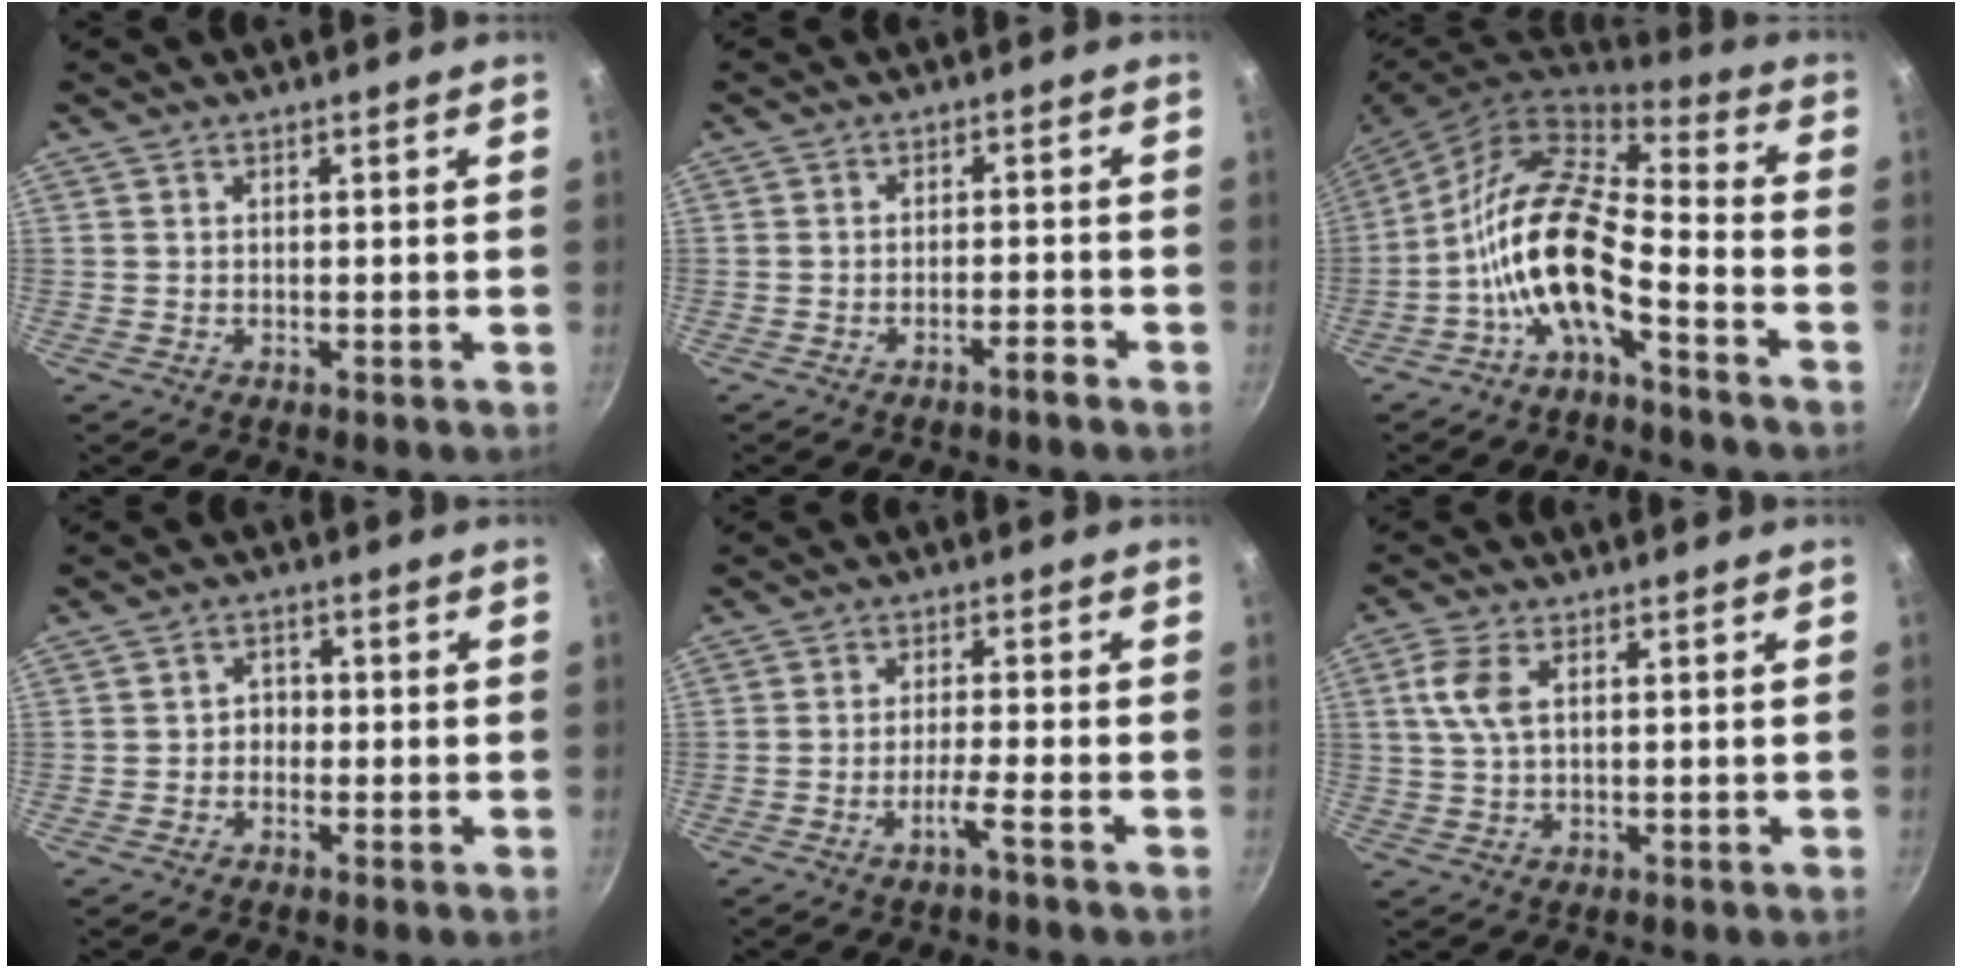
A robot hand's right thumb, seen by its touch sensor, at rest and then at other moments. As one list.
[{"total": 2.4, "force": [-1.9, 0.3, 1.5], "torque": [-0.027, 0.018, -0.028]}, {"total": 14.5, "force": [-5.6, 5.8, 12.1], "torque": [-0.224, 0.063, -0.120]}, {"total": 2.6, "force": [-0.7, 2.2, 1.2], "torque": [0.001, 0.010, -0.015]}, {"total": 3.4, "force": [-2.0, -0.4, 2.8], "torque": [-0.056, 0.016, -0.039]}, {"total": 5.8, "force": [1.6, 3.0, 4.6], "torque": [-0.099, 0.005, 0.031]}]